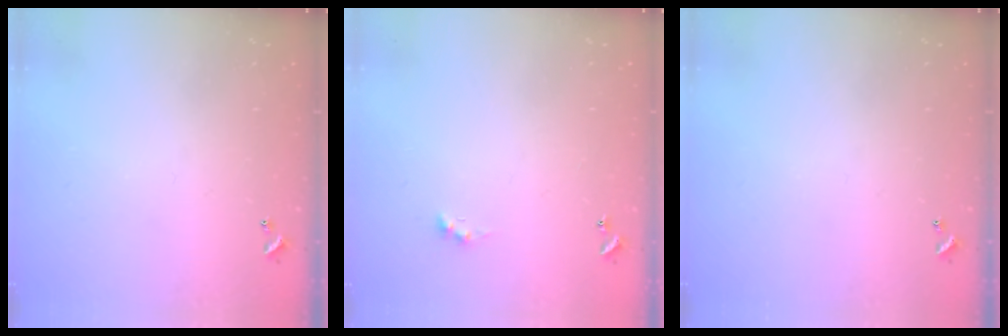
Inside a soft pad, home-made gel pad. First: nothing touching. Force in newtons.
{"total": 0.8, "press": 0.7, "slide": 0.4}
{"total": 0.0}